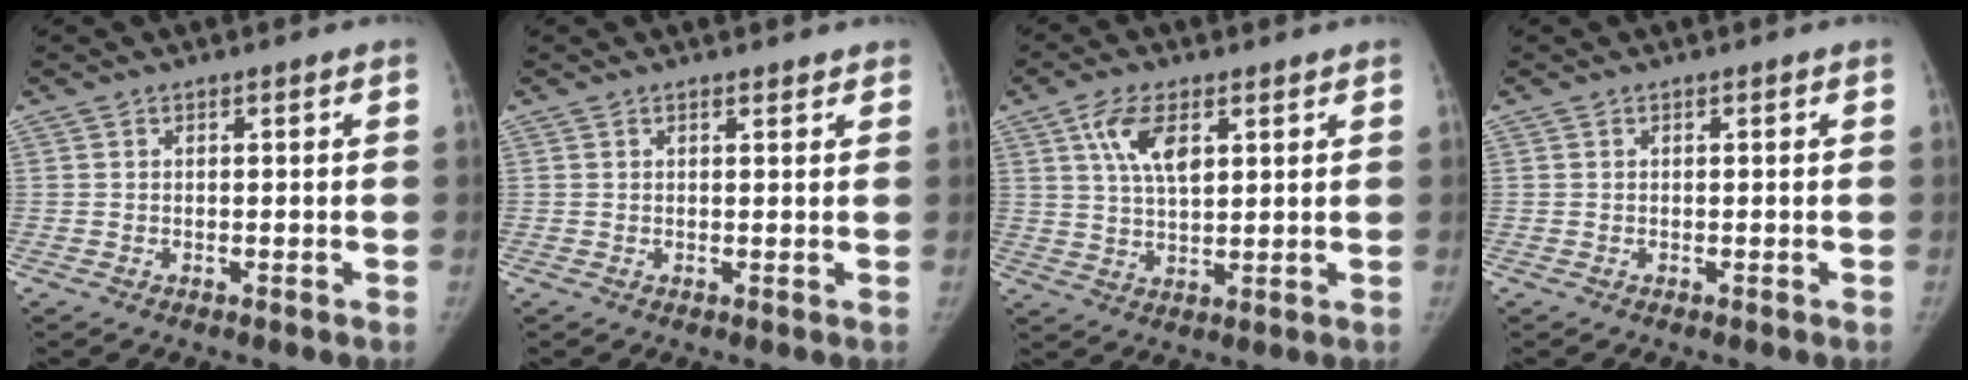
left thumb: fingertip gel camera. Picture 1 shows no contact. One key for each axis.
{"total": 1.4, "fx": 1.2, "fy": 0.5, "fz": 0.5, "tx": -0.002, "ty": -0.005, "tz": 0.015}
{"total": 8.0, "fx": 3.5, "fy": 3.8, "fz": 6.1, "tx": -0.107, "ty": -0.011, "tz": 0.067}
{"total": 0.0}